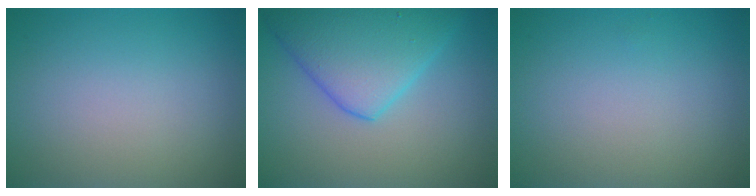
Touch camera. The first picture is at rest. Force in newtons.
{"total": 7.1, "press": 7.1, "slide": 0.3}
{"total": 0.0}